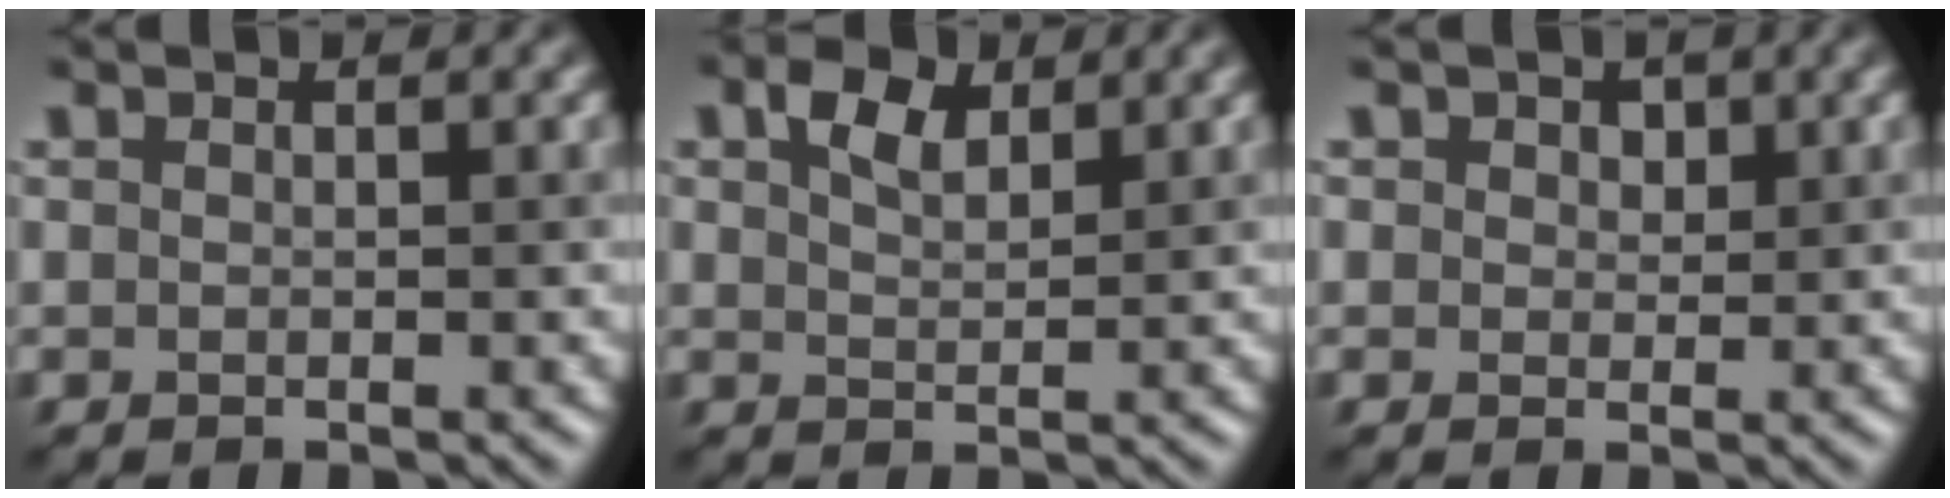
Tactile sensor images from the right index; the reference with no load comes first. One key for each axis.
{"total": 3.0, "fx": 1.7, "fy": 1.5, "fz": 1.8, "tx": -0.040, "ty": 0.006, "tz": 0.034}
{"total": 2.0, "fx": 1.0, "fy": 1.5, "fz": 0.9, "tx": -0.009, "ty": 0.005, "tz": 0.003}